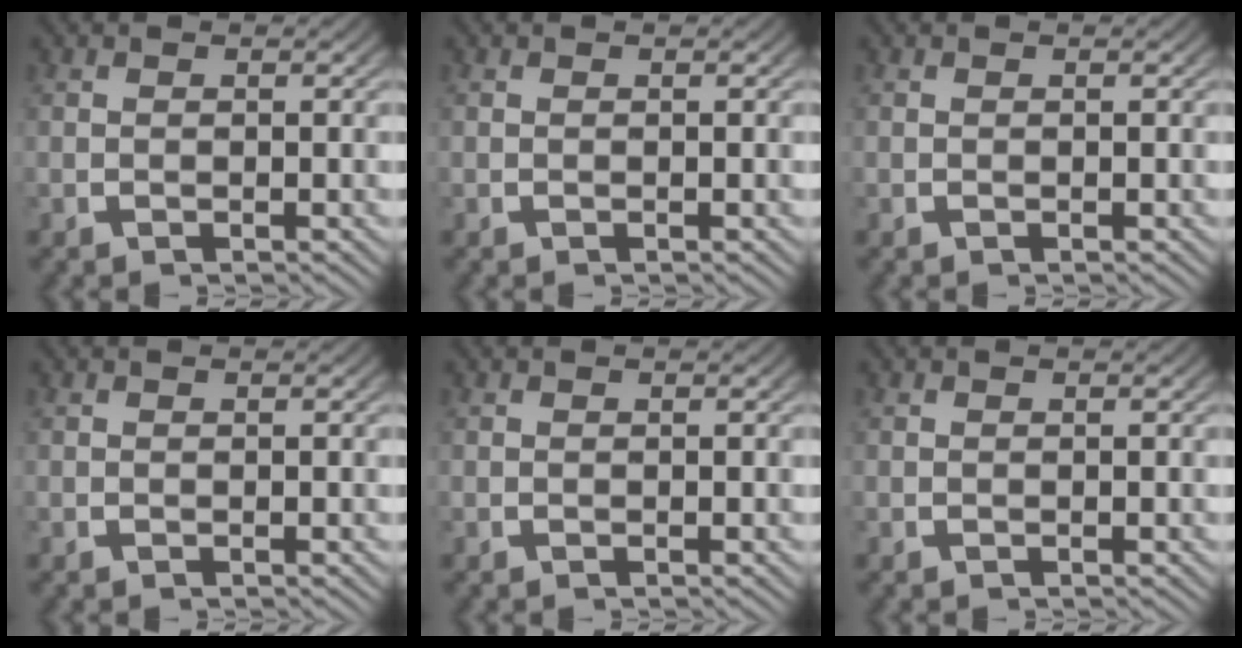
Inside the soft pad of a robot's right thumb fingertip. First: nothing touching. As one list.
[{"total": 0.0}, {"total": 0.0}, {"total": 0.0}, {"total": 0.0}, {"total": 0.0}]